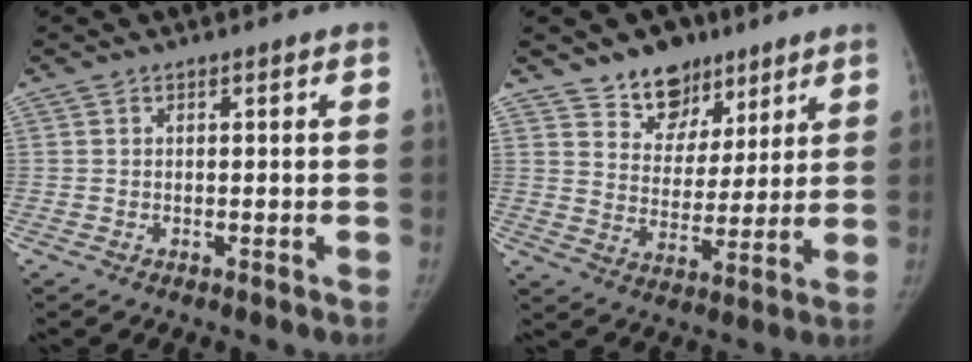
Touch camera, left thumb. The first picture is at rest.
{"total": 11.0, "force": [7.8, 7.2, 2.7], "torque": [0.001, -0.048, 0.136]}